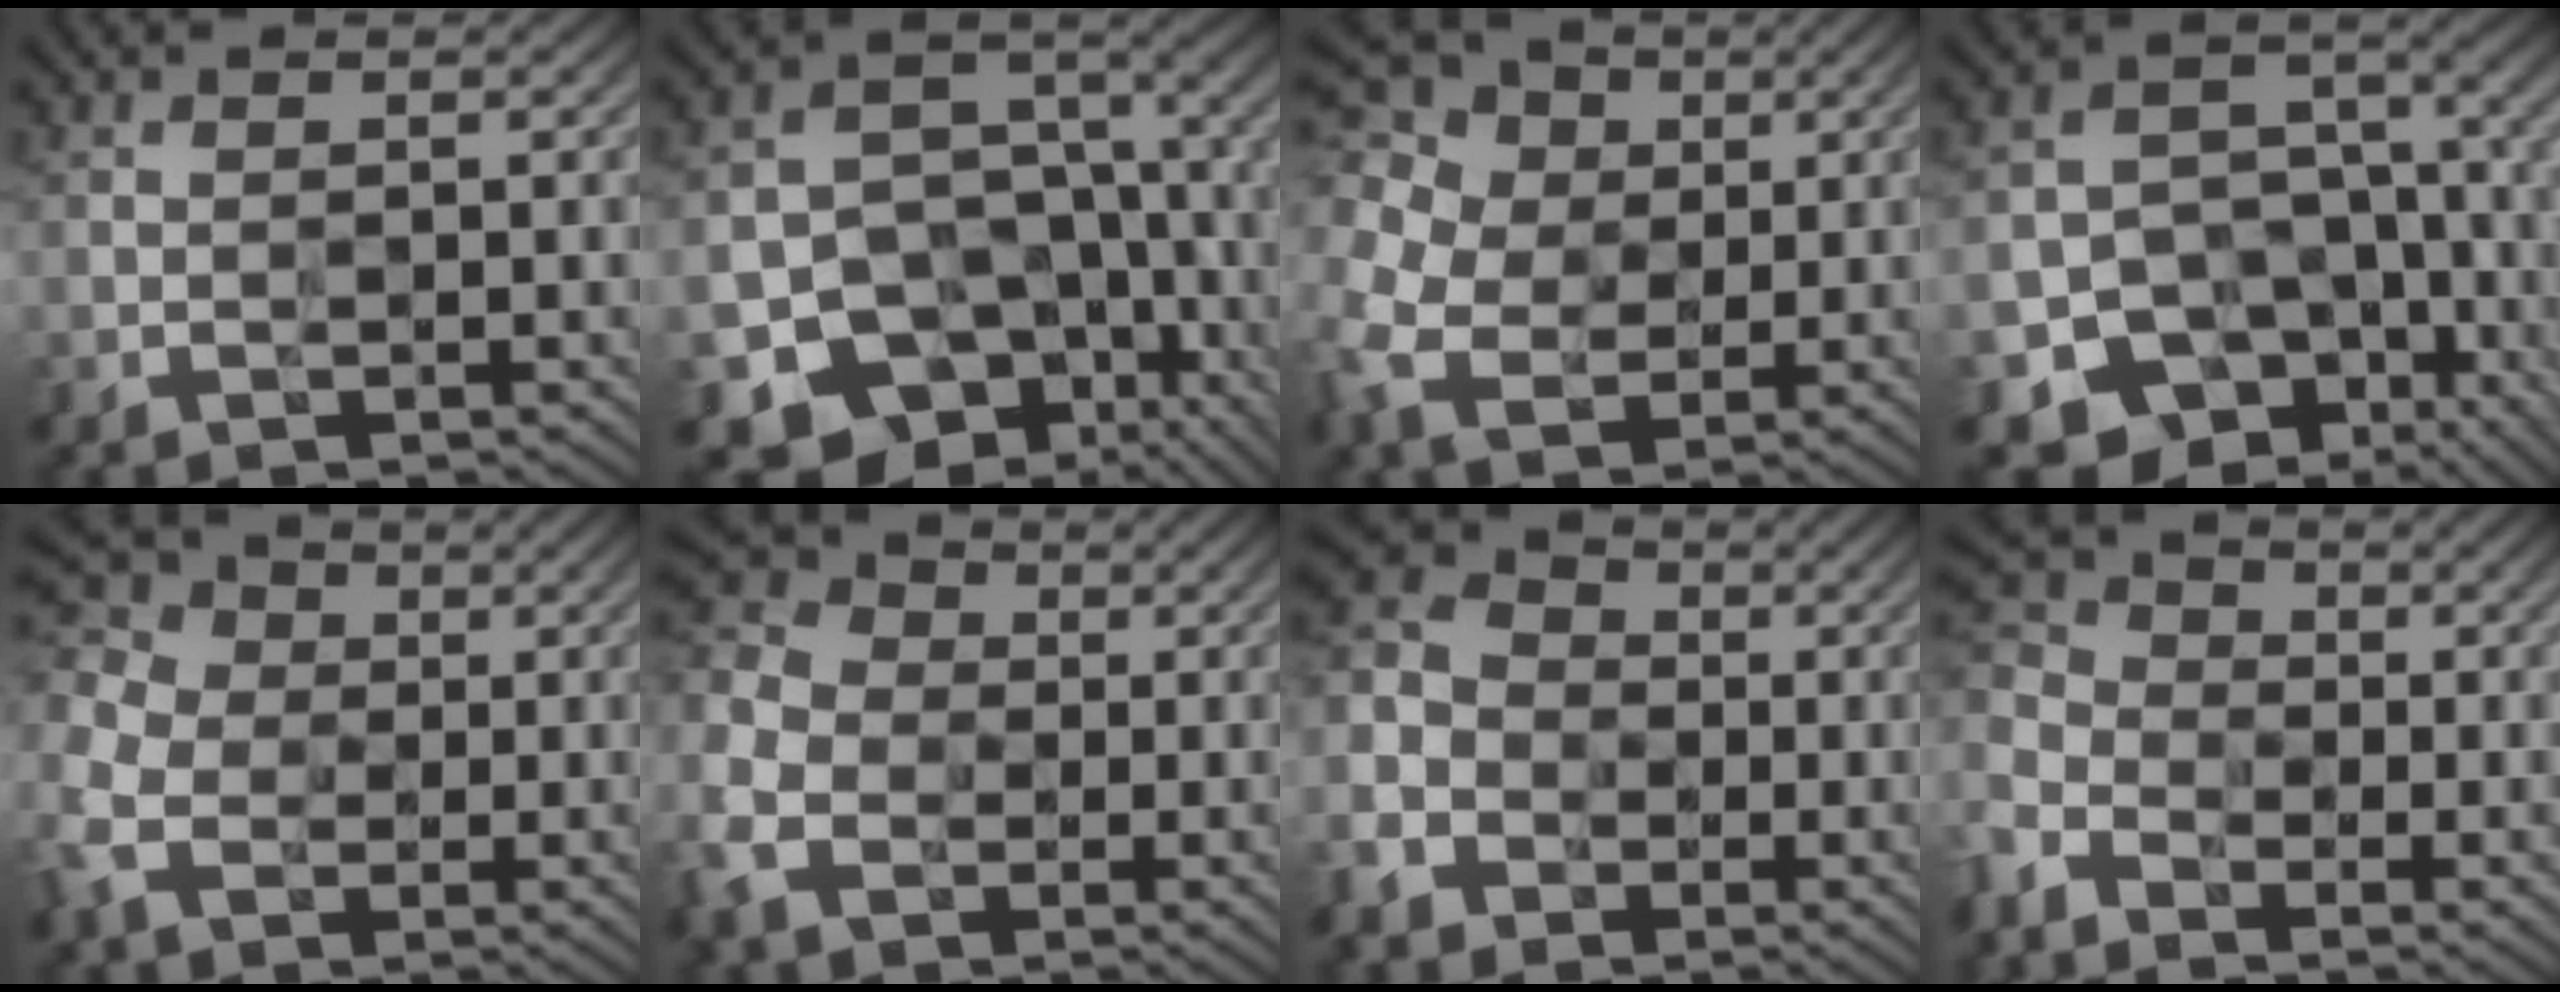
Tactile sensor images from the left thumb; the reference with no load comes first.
{"total": 16.2, "force": [-5.0, 12.1, 9.6], "torque": [-0.172, -0.051, -0.044]}
{"total": 15.2, "force": [1.7, 12.5, 8.5], "torque": [-0.261, -0.004, 0.023]}
{"total": 14.8, "force": [-6.5, 10.8, 7.8], "torque": [-0.142, -0.051, -0.086]}
{"total": 13.0, "force": [-2.1, 10.4, 7.4], "torque": [-0.237, -0.023, -0.051]}
{"total": 12.6, "force": [-3.5, 9.8, 7.1], "torque": [-0.228, -0.040, -0.075]}
{"total": 11.2, "force": [-4.3, 9.0, 5.1], "torque": [-0.164, -0.042, -0.097]}
{"total": 8.5, "force": [-4.5, 5.8, 4.3], "torque": [-0.146, -0.027, -0.096]}